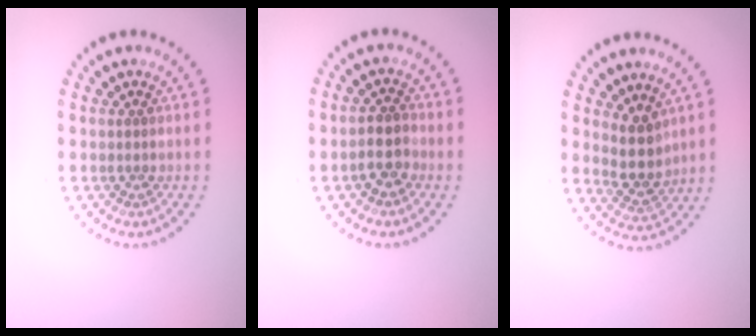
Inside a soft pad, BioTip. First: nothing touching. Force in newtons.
{"total": 2.3, "press": 2.1, "slide": 1.0}
{"total": 2.7, "press": 2.3, "slide": 1.5}